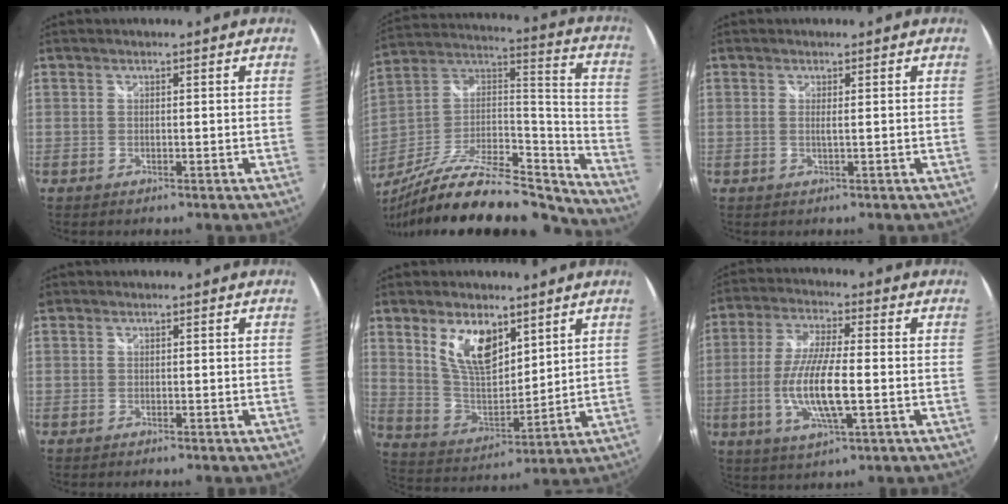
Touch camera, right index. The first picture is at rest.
{"total": 25.8, "force": [-21.2, 7.2, 12.9], "torque": [-0.209, 0.004, -0.351]}
{"total": 1.0, "force": [0.1, -0.4, 0.9], "torque": [-0.018, -0.003, 0.000]}
{"total": 0.9, "force": [-0.5, 0.7, 0.3], "torque": [-0.010, -0.003, -0.012]}
{"total": 11.7, "force": [6.3, 5.7, 8.1], "torque": [-0.149, 0.004, 0.130]}
{"total": 11.6, "force": [-2.3, 2.6, 11.1], "torque": [-0.224, -0.011, -0.046]}